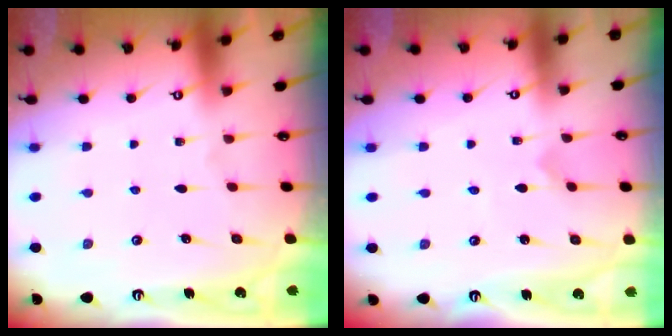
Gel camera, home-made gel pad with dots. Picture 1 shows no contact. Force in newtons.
{"total": 0.0}